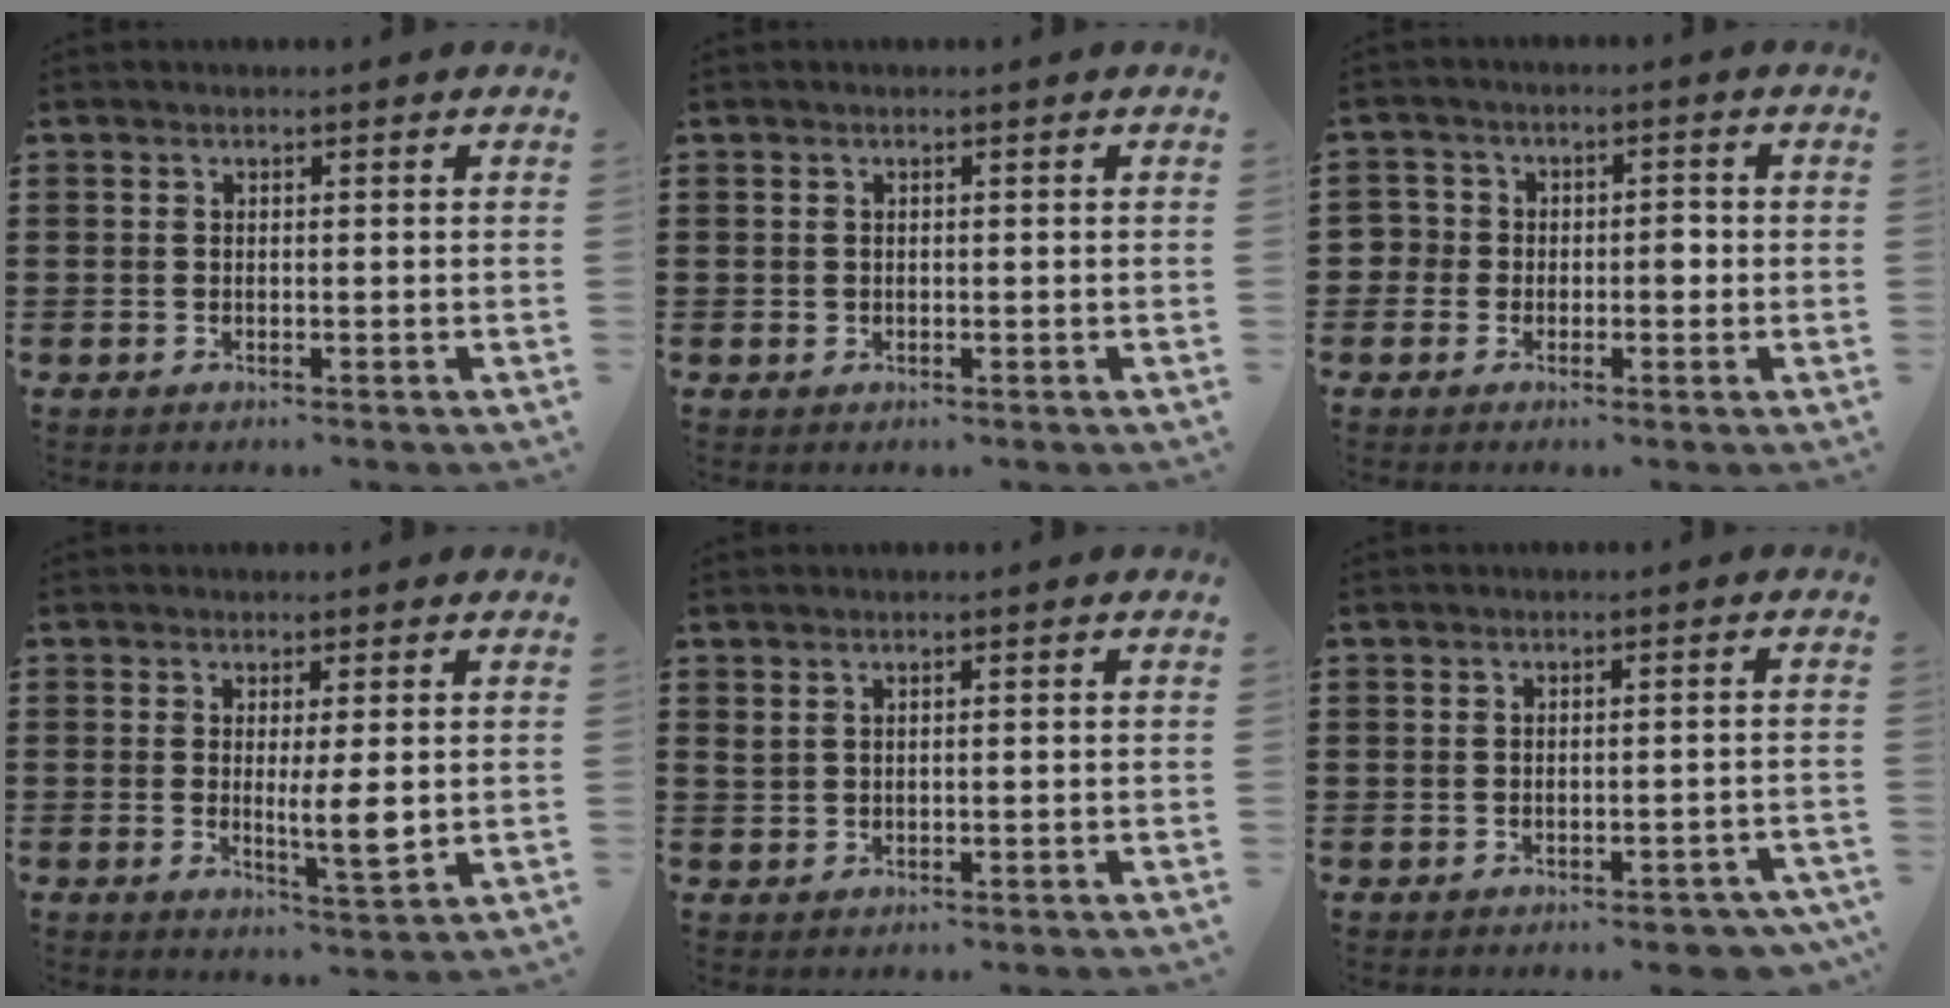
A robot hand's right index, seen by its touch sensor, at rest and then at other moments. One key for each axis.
{"total": 0.5, "fx": 0.1, "fy": 0.5, "fz": 0.2, "tx": -0.005, "ty": 0.003, "tz": 0.002}
{"total": 3.3, "fx": -0.6, "fy": 2.9, "fz": 1.6, "tx": -0.042, "ty": 0.008, "tz": -0.017}
{"total": 5.1, "fx": 0.1, "fy": 0.6, "fz": 5.0, "tx": -0.074, "ty": -0.012, "tz": -0.002}
{"total": 1.0, "fx": 0.7, "fy": 0.3, "fz": 0.6, "tx": -0.014, "ty": 0.001, "tz": 0.013}
{"total": 2.3, "fx": -1.9, "fy": 0.9, "fz": 0.8, "tx": -0.015, "ty": 0.002, "tz": -0.039}